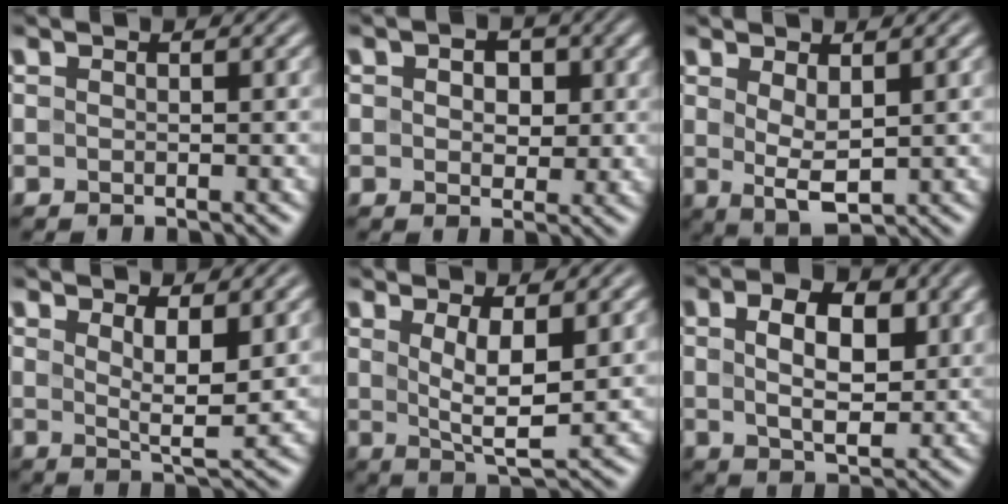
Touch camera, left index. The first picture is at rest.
{"total": 3.2, "force": [0.8, 2.2, 2.1], "torque": [-0.022, 0.006, 0.001]}
{"total": 2.8, "force": [0.8, 1.1, 2.5], "torque": [-0.050, -0.007, 0.020]}
{"total": 3.2, "force": [1.3, 0.8, 2.8], "torque": [-0.050, -0.012, 0.027]}
{"total": 4.3, "force": [1.3, 1.2, 3.9], "torque": [-0.073, -0.012, 0.029]}
{"total": 6.6, "force": [1.8, 3.8, 5.1], "torque": [-0.084, 0.002, 0.027]}